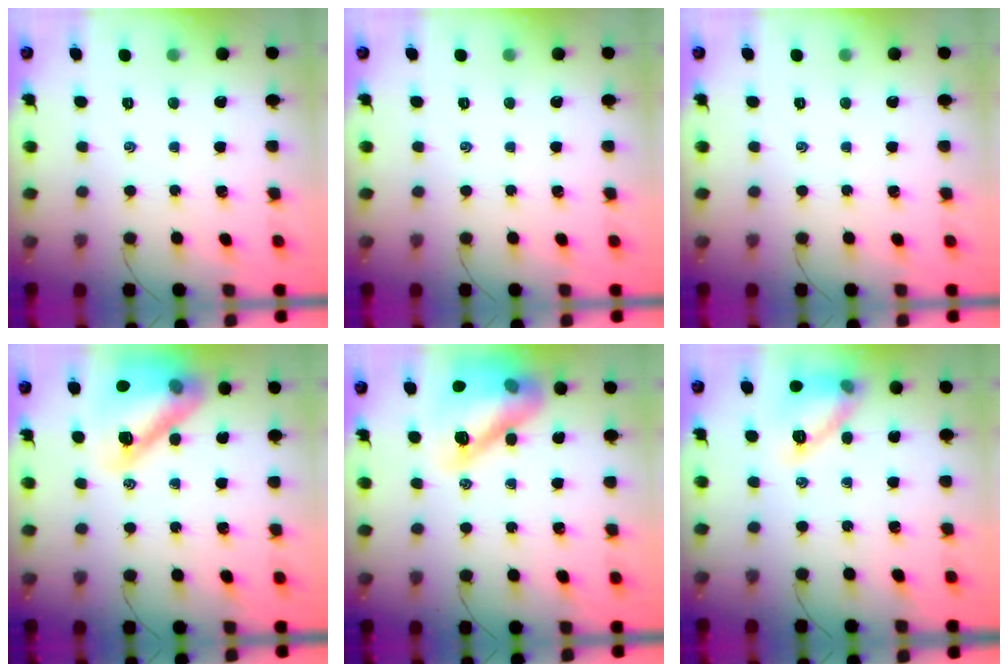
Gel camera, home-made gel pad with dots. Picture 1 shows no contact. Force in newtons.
{"total": 0.0}
{"total": 0.0}
{"total": 19.4, "press": 19.2, "slide": 2.6}
{"total": 17.7, "press": 17.4, "slide": 3.2}
{"total": 12.3, "press": 12.3, "slide": 0.5}